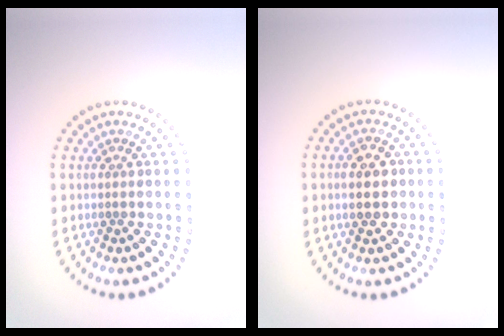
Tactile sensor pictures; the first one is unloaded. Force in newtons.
{"total": 3.7, "press": 3.7, "slide": 0.1}